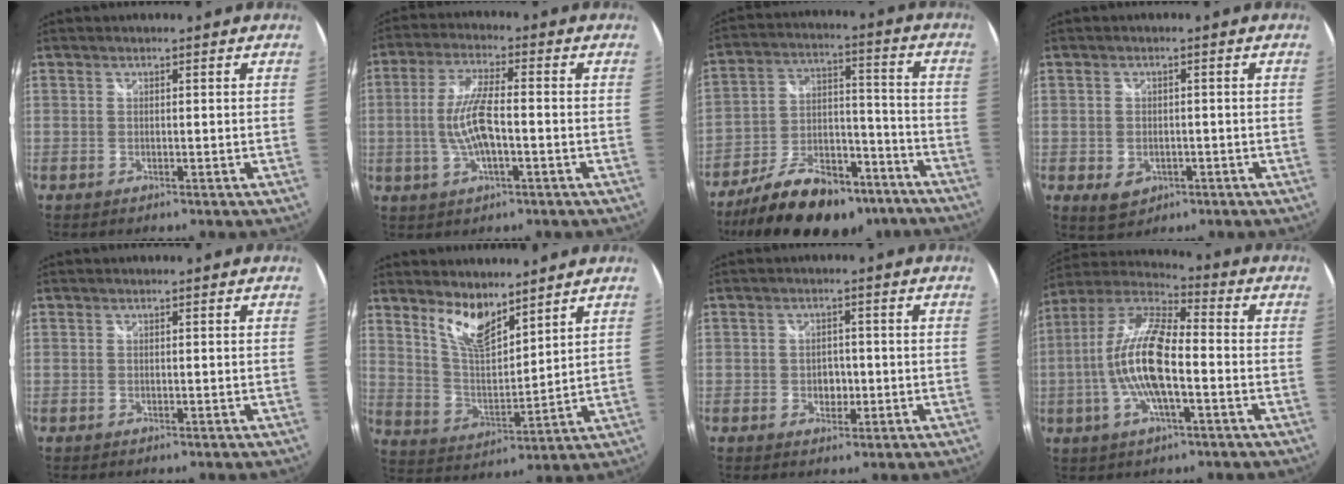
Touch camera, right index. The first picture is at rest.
{"total": 9.0, "force": [-1.8, 2.3, 8.5], "torque": [-0.168, -0.001, -0.032]}
{"total": 22.9, "force": [-16.3, 10.9, 11.8], "torque": [-0.218, 0.021, -0.236]}
{"total": 4.9, "force": [-1.8, 3.8, 2.5], "torque": [-0.054, -0.004, -0.021]}
{"total": 0.0}
{"total": 9.0, "force": [6.8, 2.9, 5.2], "torque": [-0.095, -0.006, 0.134]}
{"total": 2.9, "force": [-0.7, 2.3, 1.6], "torque": [-0.025, 0.001, -0.010]}
{"total": 15.4, "force": [-3.0, 4.6, 14.4], "torque": [-0.280, 0.001, -0.065]}